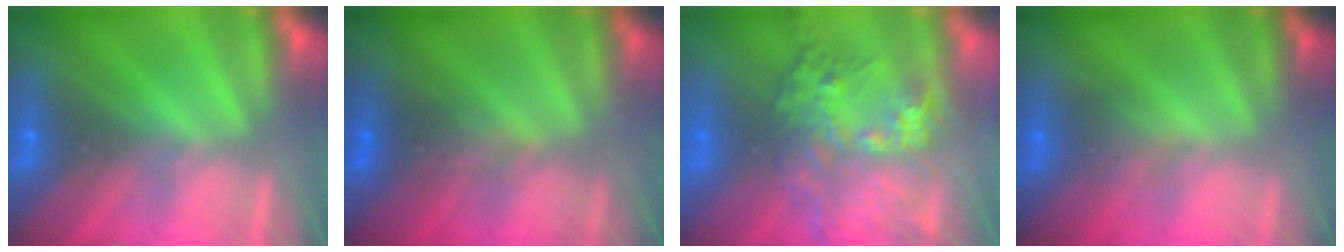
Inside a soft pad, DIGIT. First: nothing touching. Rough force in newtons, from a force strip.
{"total": 2.3}
{"total": 8.0}
{"total": 1.6}